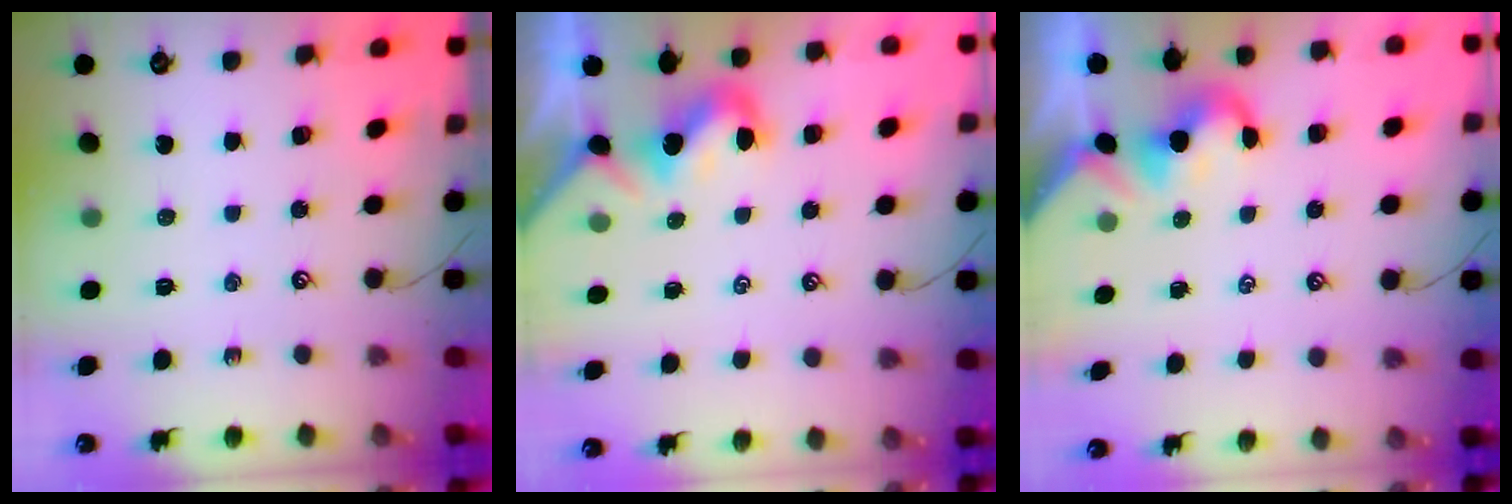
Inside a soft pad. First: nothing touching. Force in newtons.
{"total": 0.0}
{"total": 0.6, "press": 0.5, "slide": 0.3}